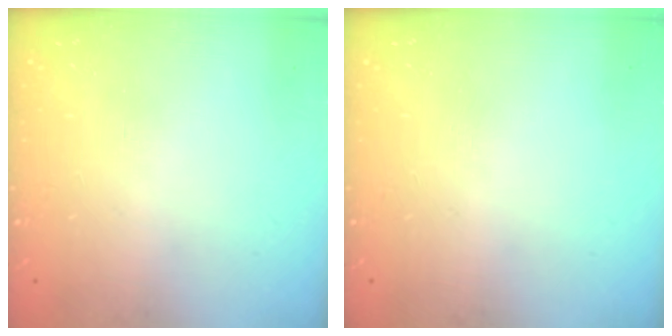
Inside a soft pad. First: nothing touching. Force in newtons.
{"total": 0.0}